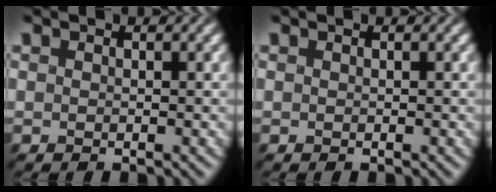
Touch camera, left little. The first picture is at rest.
{"total": 0.0}